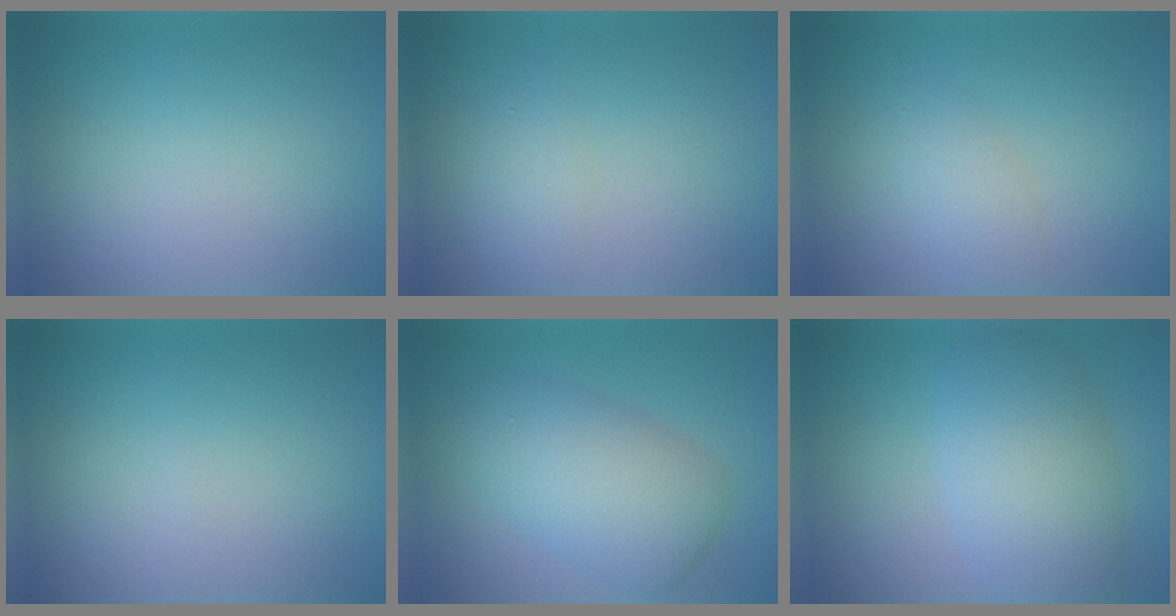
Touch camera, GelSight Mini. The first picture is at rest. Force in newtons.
{"total": 1.7, "press": 1.7, "slide": 0.1}
{"total": 2.1, "press": 2.1, "slide": 0.0}
{"total": 0.0}
{"total": 5.9, "press": 5.9, "slide": 0.1}
{"total": 6.8, "press": 6.8, "slide": 0.3}